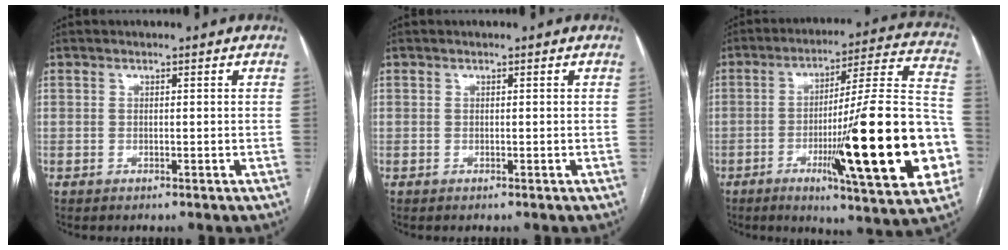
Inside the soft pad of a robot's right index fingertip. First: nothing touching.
{"total": 0.0}
{"total": 26.5, "force": [-6.8, 1.7, 25.5], "torque": [-0.324, -0.006, -0.104]}